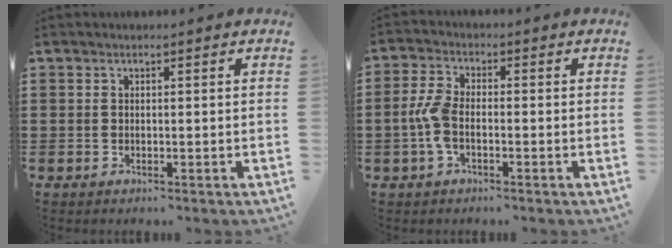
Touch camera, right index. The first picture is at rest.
{"total": 5.0, "force": [-1.1, 2.3, 4.3], "torque": [-0.111, -0.005, -0.029]}